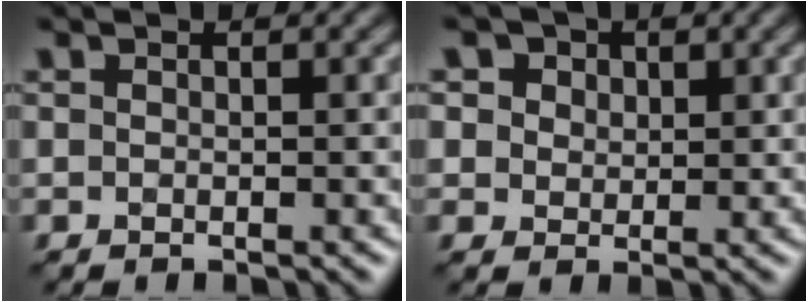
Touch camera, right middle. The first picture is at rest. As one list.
[{"total": 5.9, "force": [3.1, 4.5, 2.3], "torque": [-0.046, 0.014, 0.034]}]